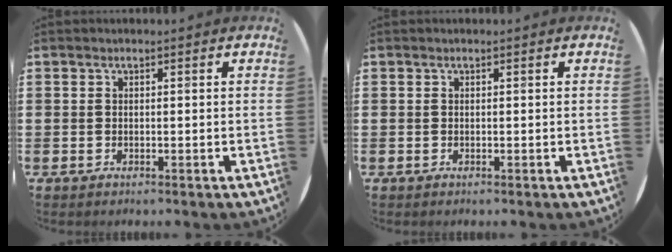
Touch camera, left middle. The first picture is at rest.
{"total": 0.0}